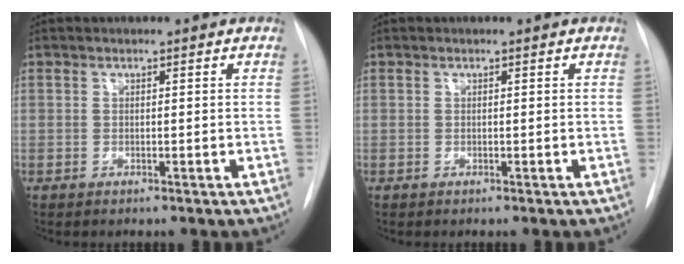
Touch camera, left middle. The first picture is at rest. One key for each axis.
{"total": 0.0}